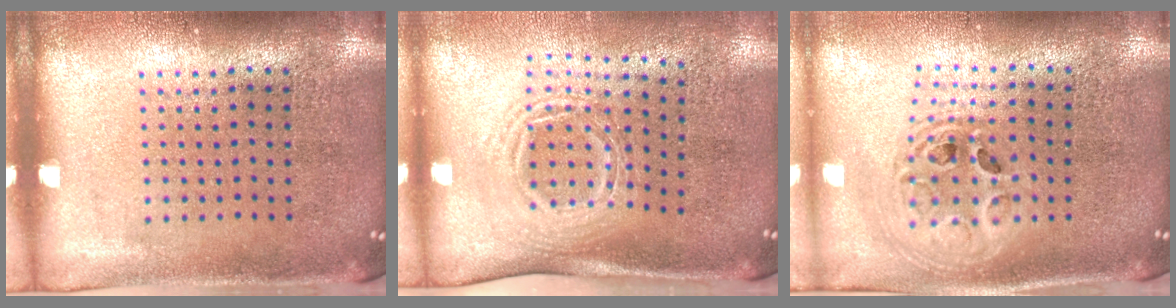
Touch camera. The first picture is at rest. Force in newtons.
{"total": 1.7, "press": 1.2, "slide": 1.2}
{"total": 2.1, "press": 1.7, "slide": 1.2}